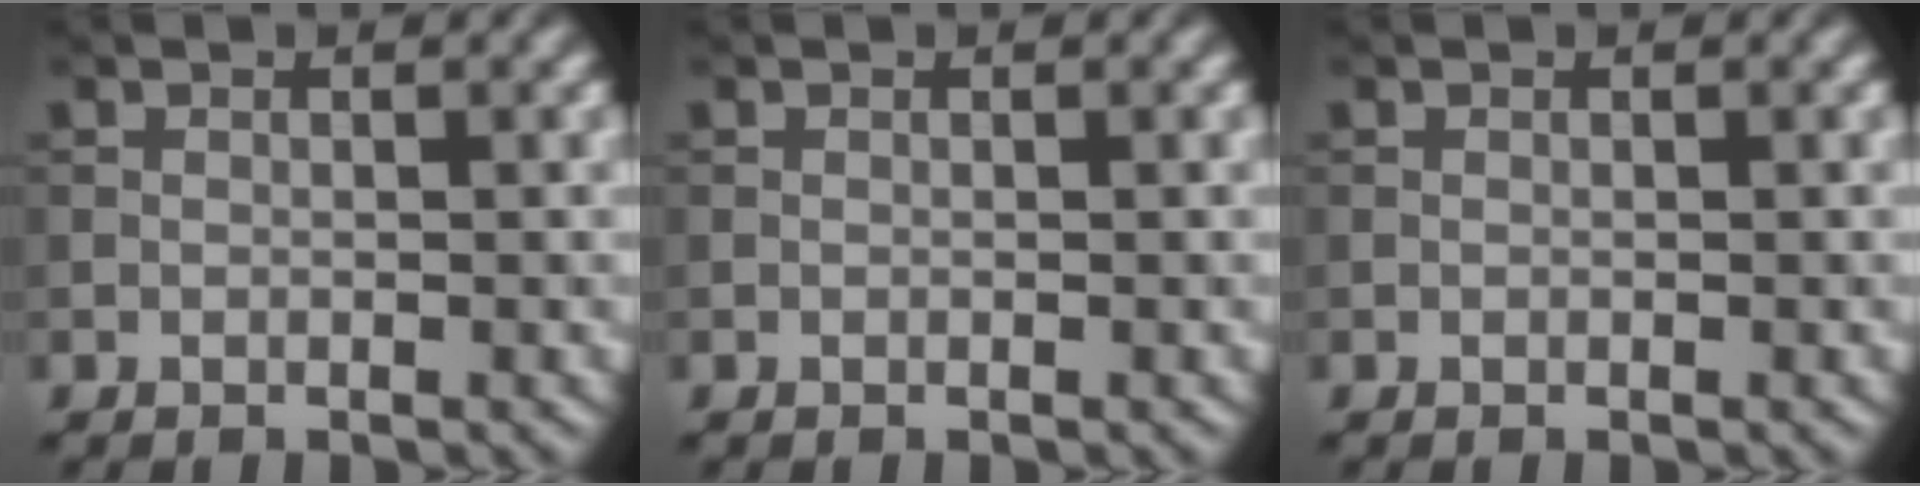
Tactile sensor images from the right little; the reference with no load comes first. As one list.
[{"total": 0.0}, {"total": 0.0}]